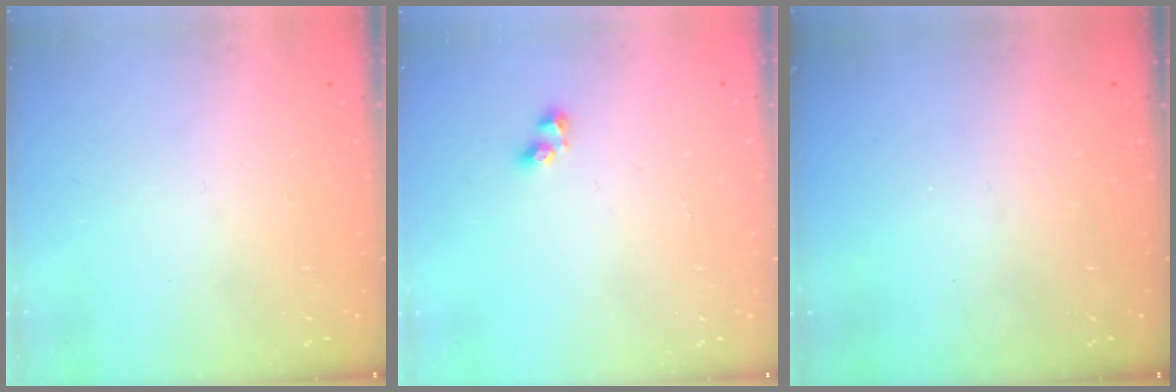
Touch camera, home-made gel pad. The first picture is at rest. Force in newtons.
{"total": 3.5, "press": 3.4, "slide": 0.9}
{"total": 0.0}